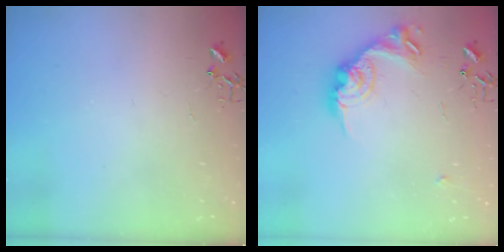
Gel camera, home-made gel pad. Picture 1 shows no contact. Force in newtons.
{"total": 16.7, "press": 16.7, "slide": 0.9}